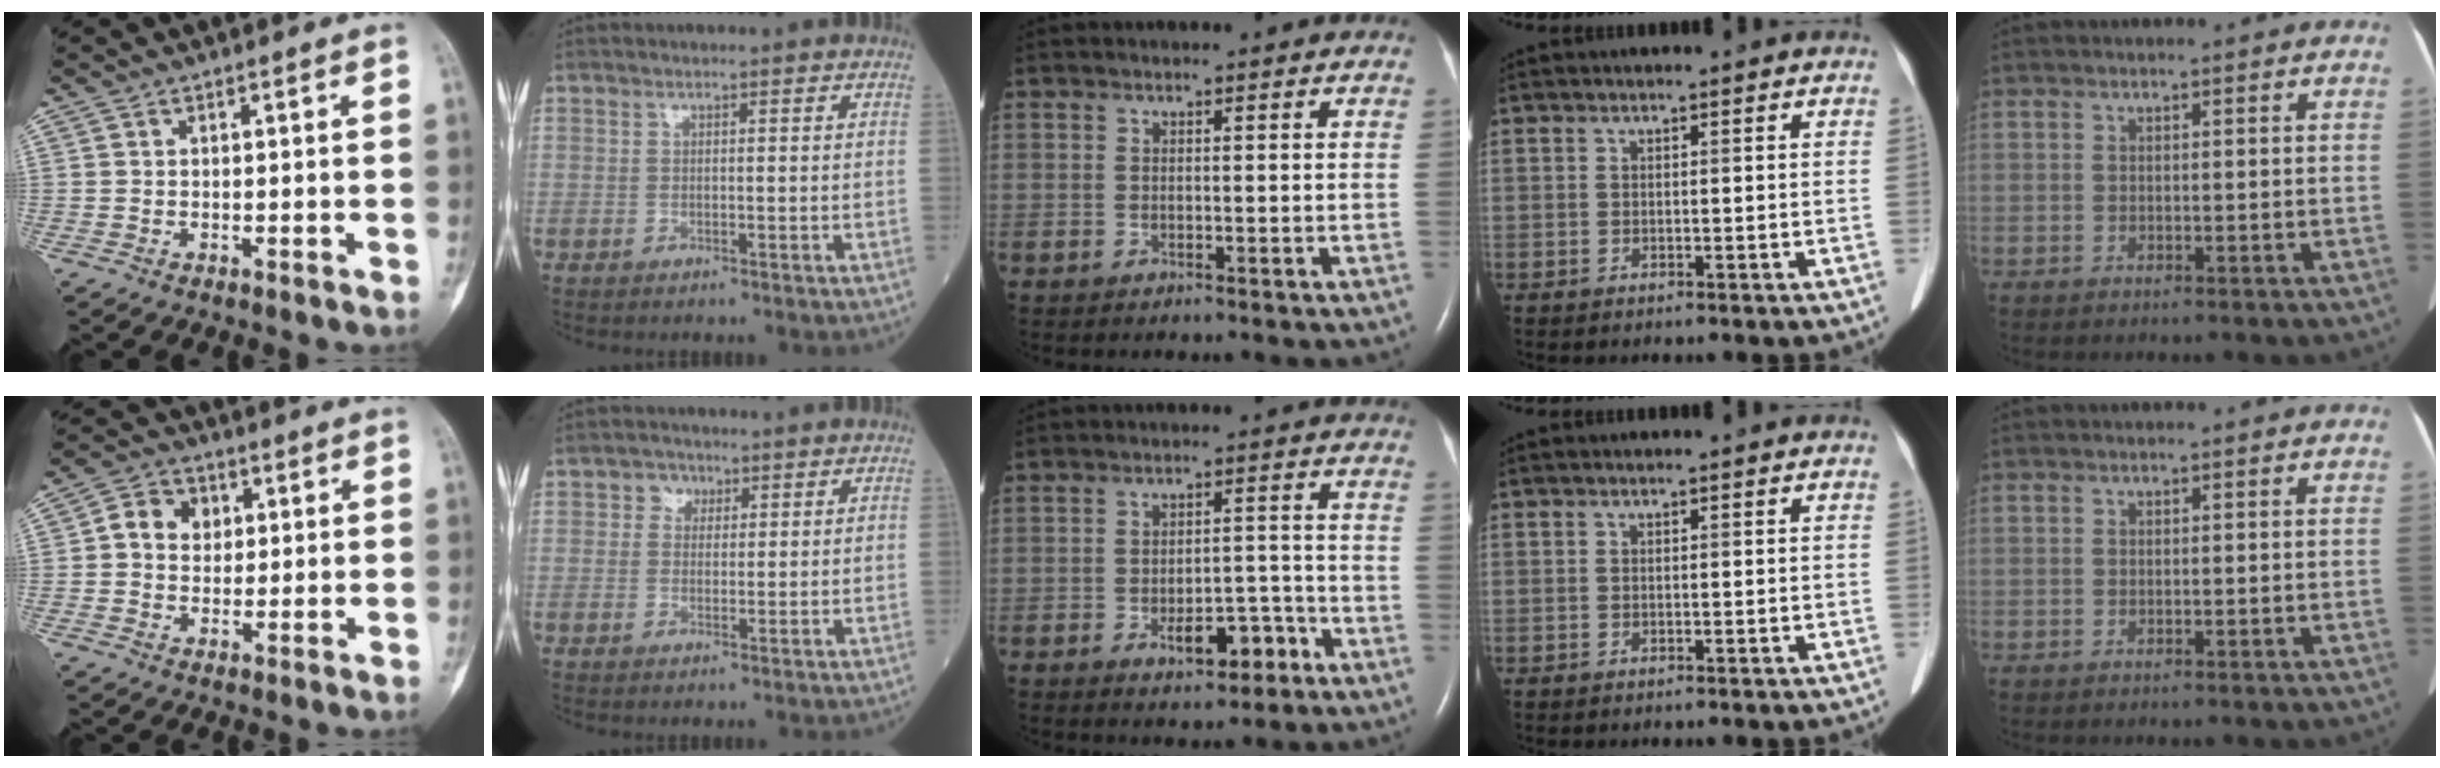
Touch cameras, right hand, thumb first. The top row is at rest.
{"thumb": {"total": 6.4, "force": [1.1, 5.4, 3.3], "torque": [-0.030, 0.007, 0.012]}, "index": {"total": 2.5, "force": [1.1, 2.1, 0.7], "torque": [-0.008, 0.004, 0.012]}, "middle": {"total": 6.0, "force": [-3.4, 2.6, 4.2], "torque": [-0.055, 0.011, -0.044]}}